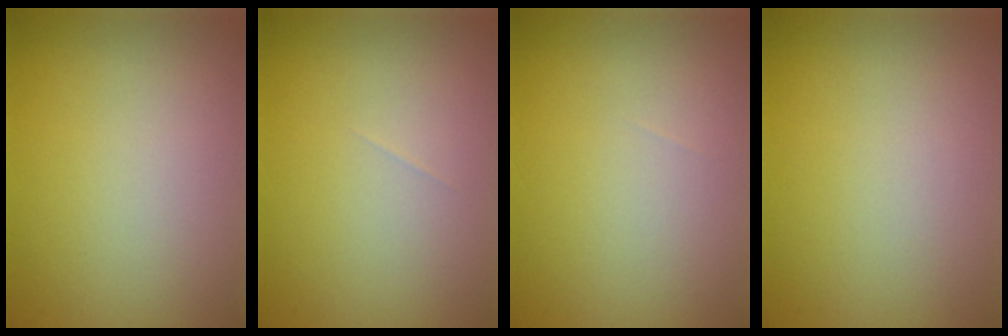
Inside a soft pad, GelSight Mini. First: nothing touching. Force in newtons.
{"total": 0.0}
{"total": 0.0}
{"total": 0.0}